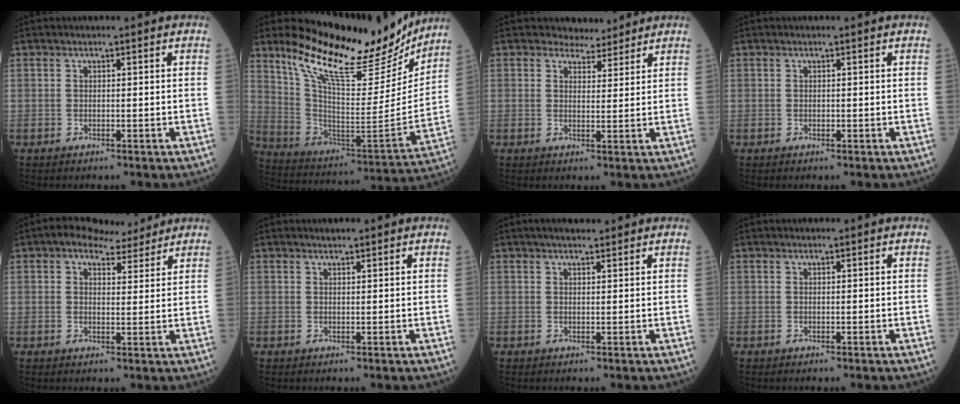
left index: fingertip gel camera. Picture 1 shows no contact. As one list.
[{"total": 22.4, "force": [18.8, 5.2, 11.0], "torque": [-0.186, -0.029, 0.295]}, {"total": 3.7, "force": [3.4, 1.4, 0.1], "torque": [-0.001, 0.000, 0.047]}, {"total": 0.0}, {"total": 5.8, "force": [4.5, 2.6, 2.5], "torque": [-0.040, 0.022, 0.068]}, {"total": 1.0, "force": [0.9, 0.1, 0.4], "torque": [-0.013, 0.006, 0.017]}, {"total": 3.0, "force": [2.5, 0.7, 1.5], "torque": [-0.024, 0.014, 0.037]}, {"total": 0.0}]